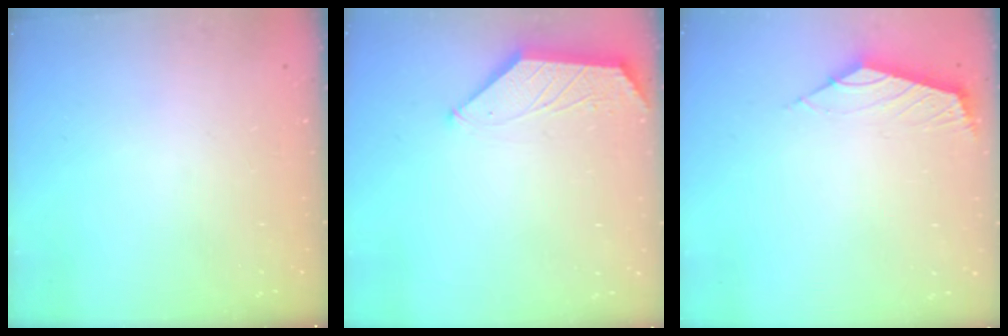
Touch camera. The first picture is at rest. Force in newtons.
{"total": 1.6, "press": 1.5, "slide": 0.4}
{"total": 2.4, "press": 2.4, "slide": 0.6}